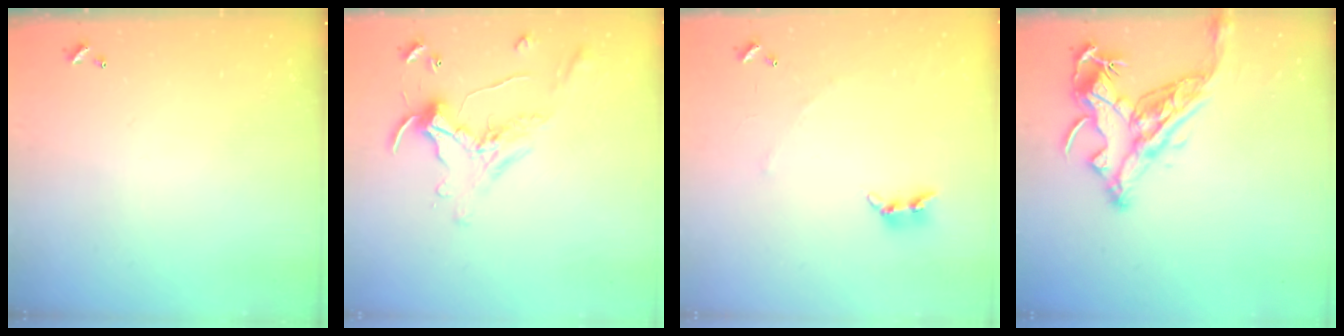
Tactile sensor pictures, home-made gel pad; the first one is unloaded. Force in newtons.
{"total": 0.7, "press": 0.5, "slide": 0.4}
{"total": 3.6, "press": 3.6, "slide": 0.6}
{"total": 16.2, "press": 16.1, "slide": 2.1}